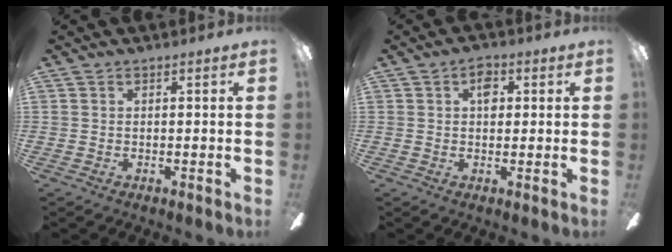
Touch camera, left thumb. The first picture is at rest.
{"total": 4.1, "force": [1.4, 2.8, 2.7], "torque": [-0.023, -0.003, 0.018]}